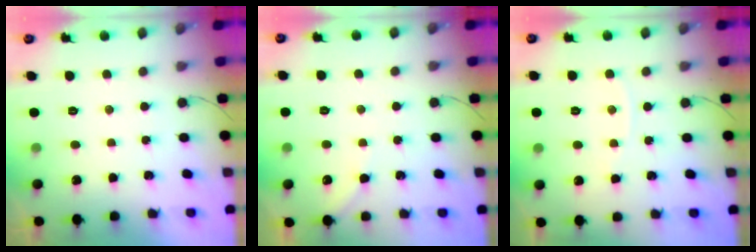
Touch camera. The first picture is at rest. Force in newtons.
{"total": 3.3, "press": 3.2, "slide": 0.4}
{"total": 2.6, "press": 2.6, "slide": 0.3}